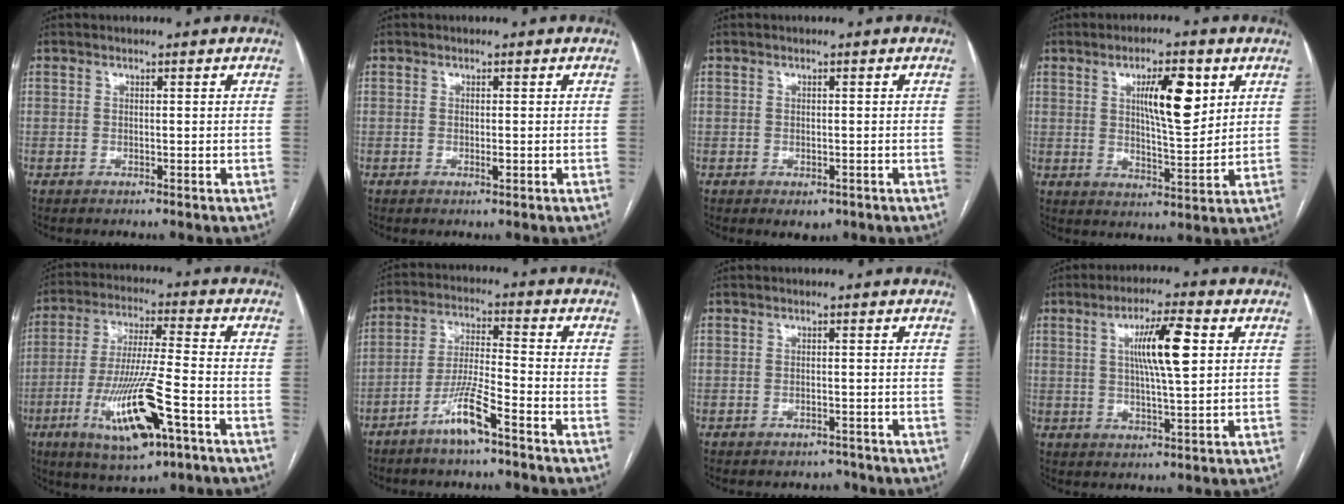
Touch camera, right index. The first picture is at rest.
{"total": 0.8, "force": [-0.2, 0.2, 0.8], "torque": [-0.013, -0.002, -0.003]}
{"total": 2.2, "force": [-1.1, 1.5, 1.2], "torque": [-0.008, 0.000, -0.004]}
{"total": 9.5, "force": [3.5, 2.2, 8.5], "torque": [-0.140, 0.001, 0.060]}
{"total": 15.2, "force": [-6.3, 1.8, 13.7], "torque": [-0.273, -0.022, -0.106]}
{"total": 7.6, "force": [-4.9, 0.3, 5.7], "torque": [-0.118, -0.003, -0.095]}
{"total": 2.0, "force": [-1.7, 1.0, -0.1], "torque": [-0.002, 0.001, -0.021]}
{"total": 8.9, "force": [2.1, 0.9, 8.6], "torque": [-0.153, 0.006, 0.037]}